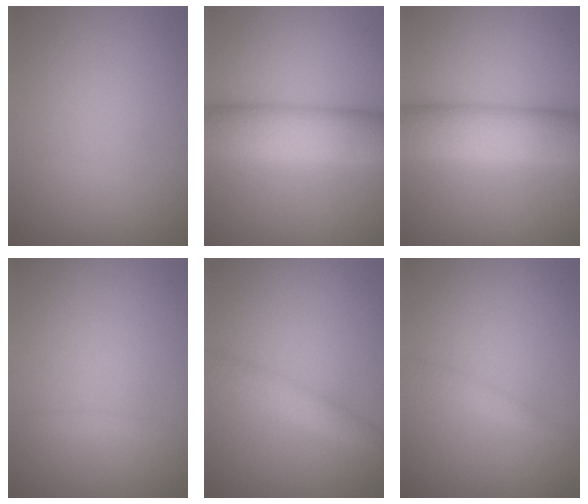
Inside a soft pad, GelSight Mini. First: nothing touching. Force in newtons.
{"total": 8.2, "press": 8.2, "slide": 0.2}
{"total": 8.2, "press": 8.2, "slide": 0.2}
{"total": 0.5, "press": 0.5, "slide": 0.0}
{"total": 2.2, "press": 2.2, "slide": 0.2}
{"total": 1.0, "press": 1.0, "slide": 0.1}